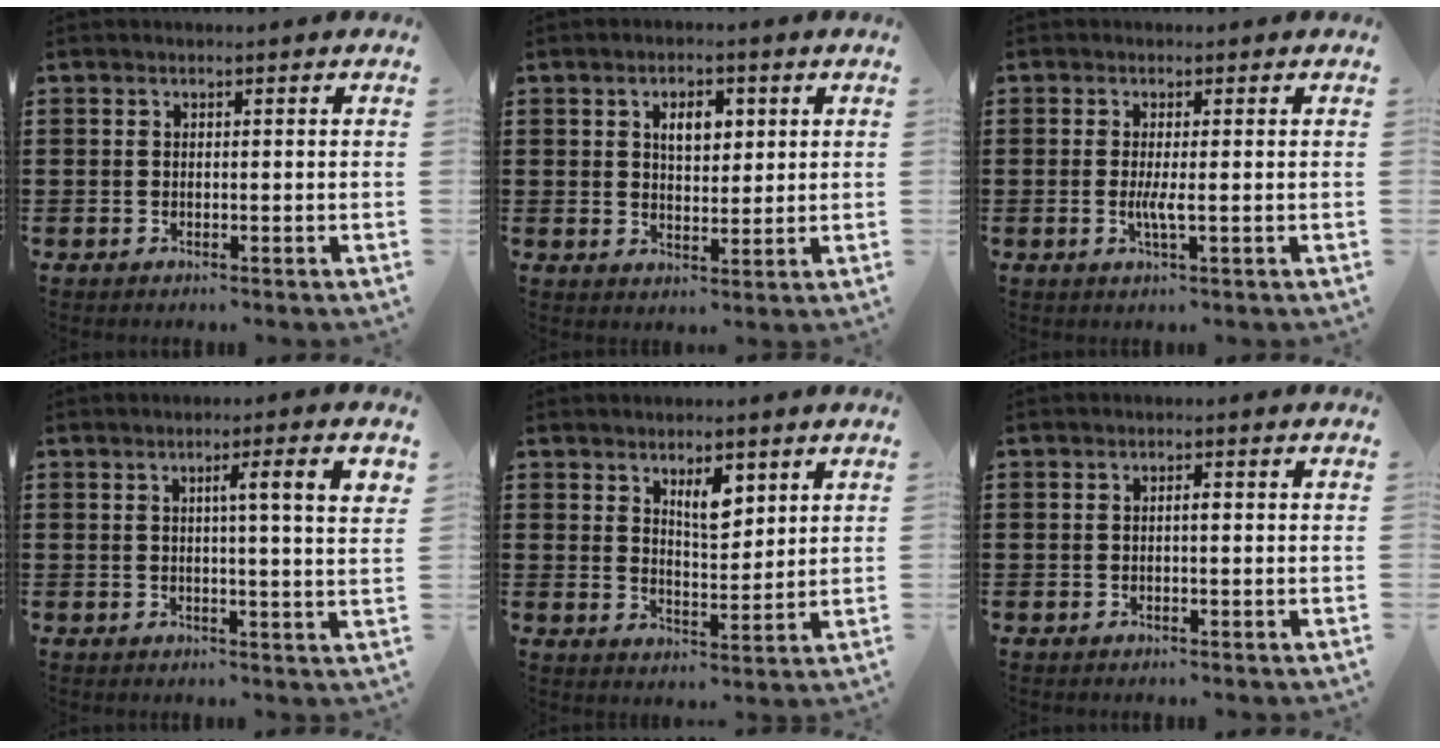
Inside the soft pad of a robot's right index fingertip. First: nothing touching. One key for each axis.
{"total": 4.2, "fx": 1.5, "fy": 2.3, "fz": 3.2, "tx": -0.053, "ty": 0.005, "tz": 0.020}
{"total": 2.5, "fx": -0.4, "fy": 0.2, "fz": 2.5, "tx": -0.045, "ty": -0.004, "tz": -0.007}
{"total": 5.3, "fx": 1.5, "fy": -0.1, "fz": 5.1, "tx": -0.090, "ty": -0.006, "tz": 0.018}
{"total": 5.1, "fx": 2.9, "fy": 2.1, "fz": 3.6, "tx": -0.054, "ty": -0.003, "tz": 0.045}
{"total": 0.9, "fx": -0.1, "fy": 0.2, "fz": 0.9, "tx": -0.016, "ty": -0.002, "tz": -0.001}